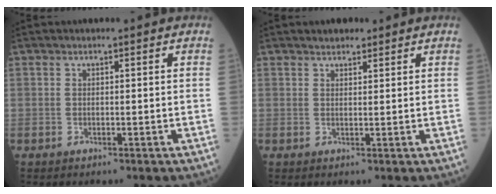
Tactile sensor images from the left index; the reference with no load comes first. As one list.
[{"total": 2.1, "force": [1.8, 1.0, 0.6], "torque": [-0.014, 0.009, 0.026]}]